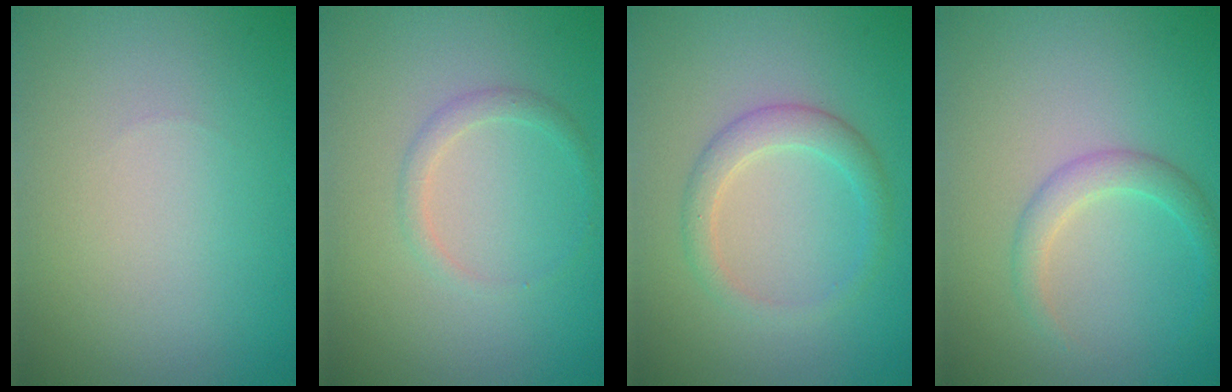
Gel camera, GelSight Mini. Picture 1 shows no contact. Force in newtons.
{"total": 1.3, "press": 1.3, "slide": 0.1}
{"total": 2.5, "press": 2.5, "slide": 0.2}
{"total": 2.0, "press": 2.0, "slide": 0.1}